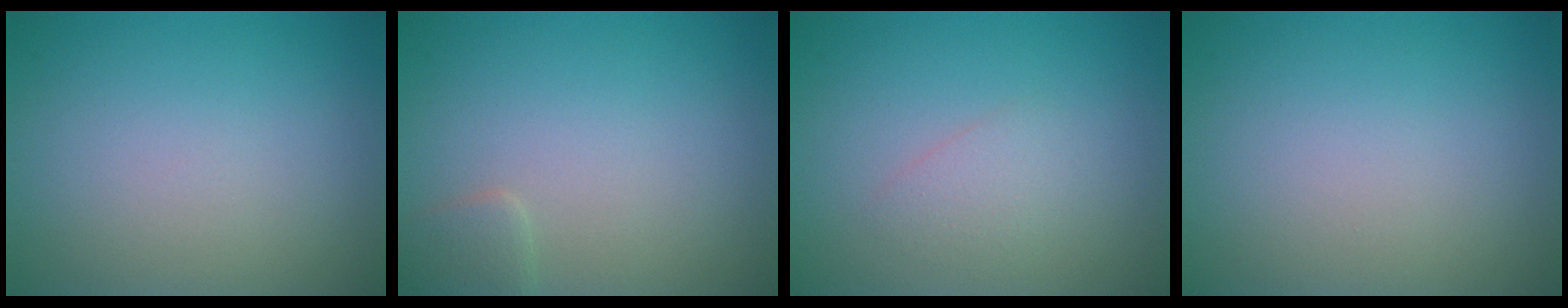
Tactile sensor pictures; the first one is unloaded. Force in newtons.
{"total": 1.4, "press": 1.4, "slide": 0.1}
{"total": 1.4, "press": 1.4, "slide": 0.1}
{"total": 0.0}